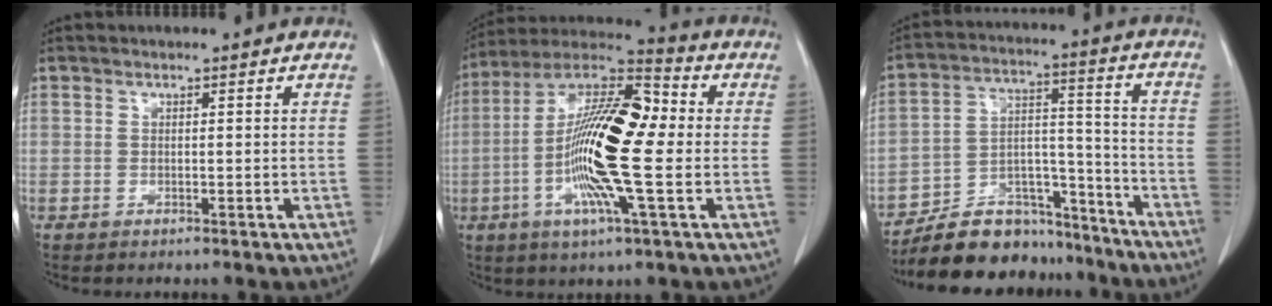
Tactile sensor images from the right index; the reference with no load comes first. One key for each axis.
{"total": 19.0, "fx": -1.1, "fy": 3.2, "fz": 18.8, "tx": -0.357, "ty": 0.014, "tz": -0.033}
{"total": 16.1, "fx": -14.2, "fy": 6.2, "fz": 4.3, "tx": -0.067, "ty": 0.045, "tz": -0.231}